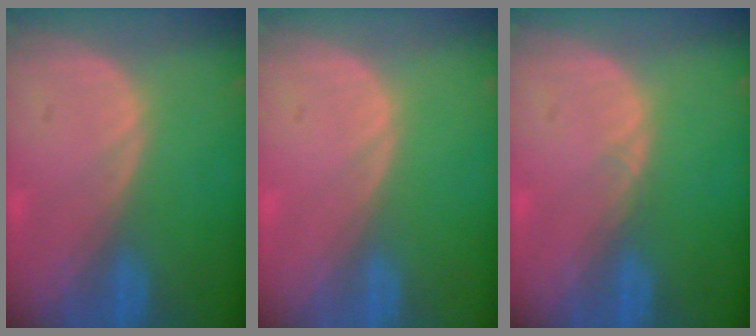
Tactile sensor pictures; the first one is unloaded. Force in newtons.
{"total": 0.0}
{"total": 0.5, "press": 0.5, "slide": 0.1}